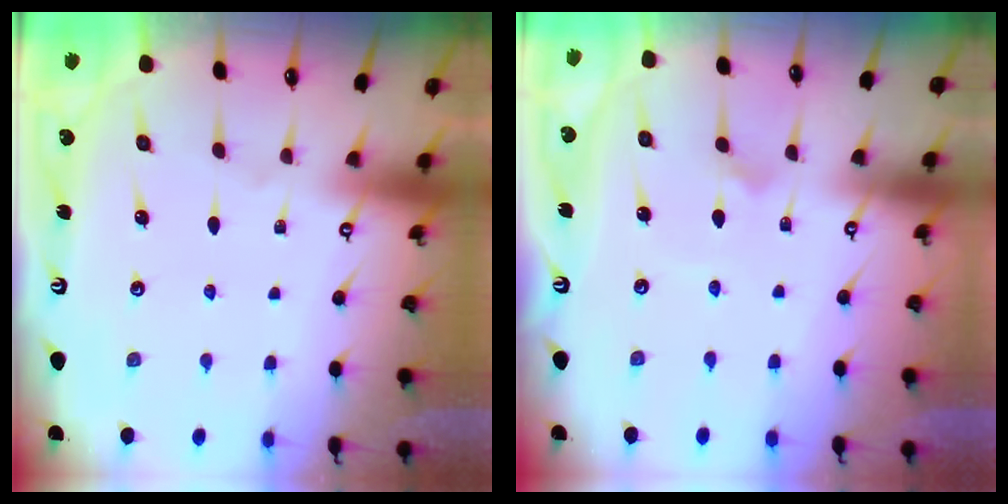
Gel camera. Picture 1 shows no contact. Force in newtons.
{"total": 2.3, "press": 2.3, "slide": 0.2}